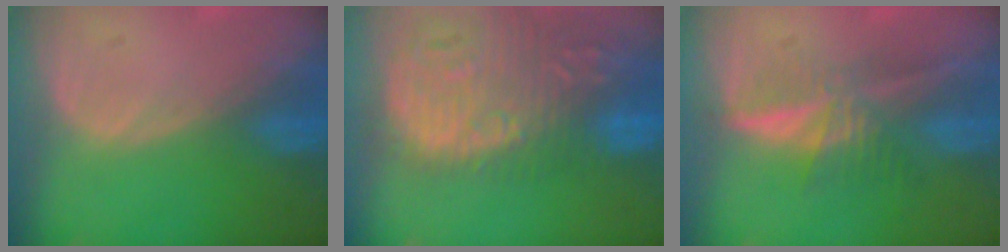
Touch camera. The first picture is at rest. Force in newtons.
{"total": 16.0, "press": 13.2, "slide": 9.0}
{"total": 5.9, "press": 5.6, "slide": 2.0}